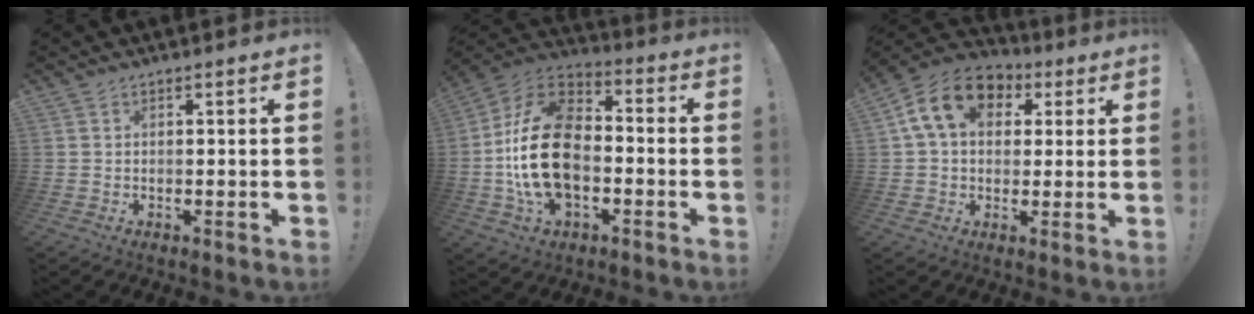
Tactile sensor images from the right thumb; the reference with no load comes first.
{"total": 23.6, "force": [-3.3, 15.2, 17.8], "torque": [-0.339, 0.039, -0.041]}
{"total": 14.4, "force": [4.6, 10.3, 8.9], "torque": [-0.147, 0.006, 0.091]}